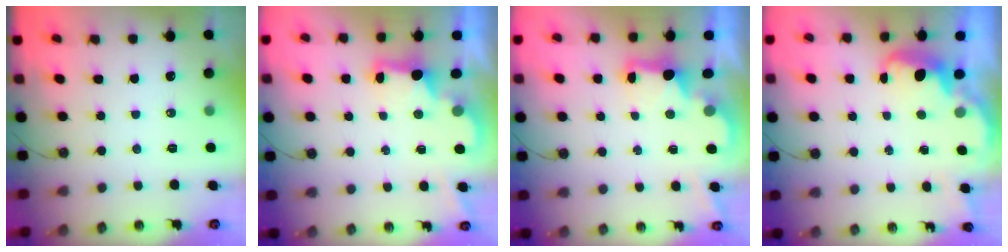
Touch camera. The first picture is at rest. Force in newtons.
{"total": 2.4, "press": 2.3, "slide": 0.7}
{"total": 2.5, "press": 2.3, "slide": 0.8}
{"total": 2.7, "press": 2.6, "slide": 0.6}